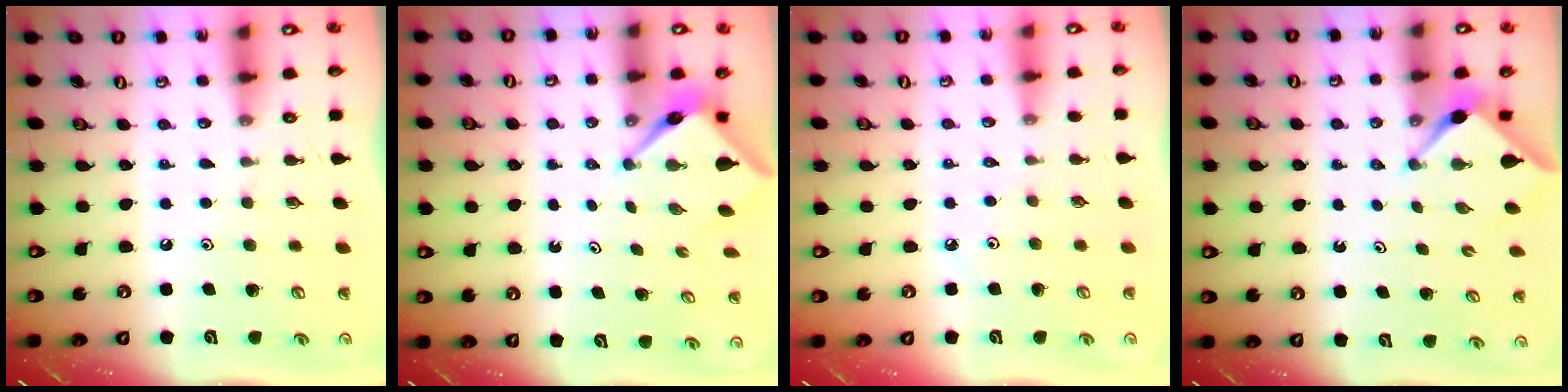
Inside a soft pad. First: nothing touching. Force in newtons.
{"total": 3.9, "press": 3.9, "slide": 0.2}
{"total": 1.9, "press": 1.9, "slide": 0.4}
{"total": 3.0, "press": 3.0, "slide": 0.4}